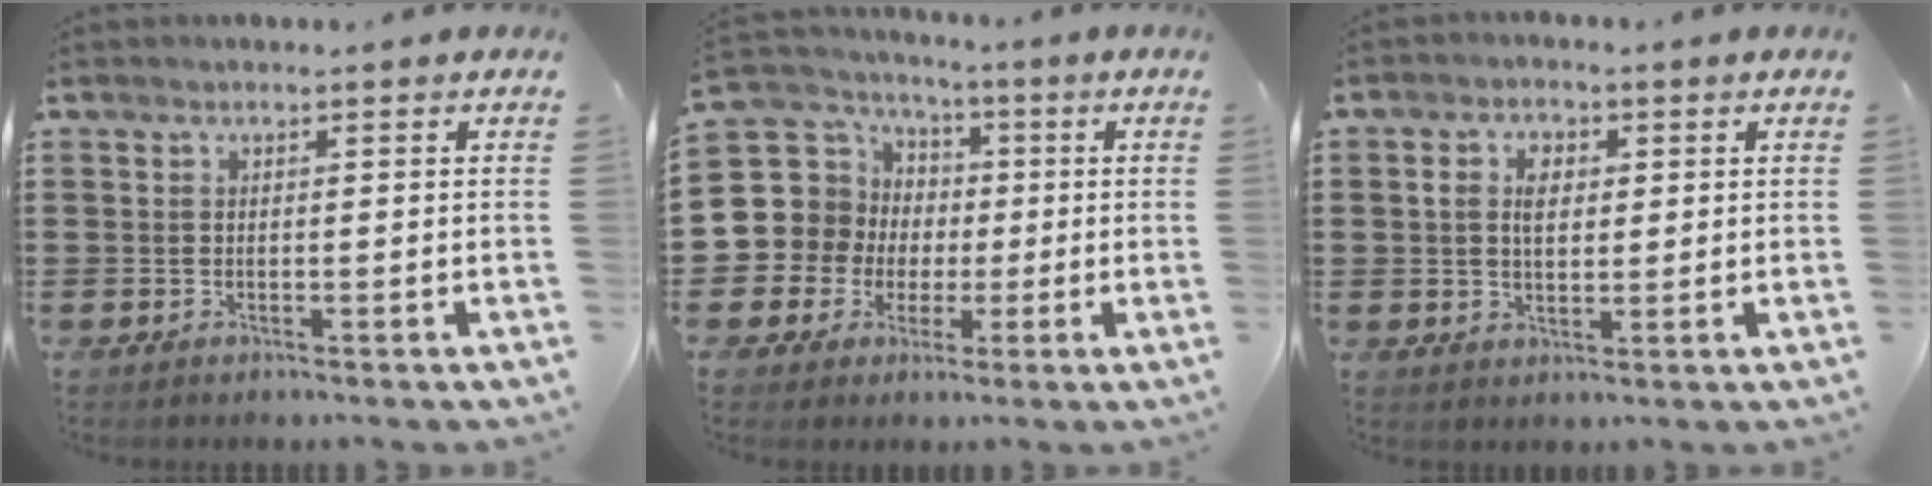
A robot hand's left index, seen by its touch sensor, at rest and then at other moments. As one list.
[{"total": 10.5, "force": [0.1, 10.3, 1.7], "torque": [-0.104, -0.005, 0.004]}, {"total": 4.0, "force": [0.9, 2.6, 2.9], "torque": [-0.056, 0.011, 0.012]}]